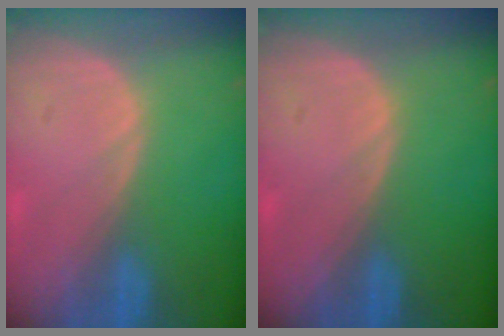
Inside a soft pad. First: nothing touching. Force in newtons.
{"total": 0.0}